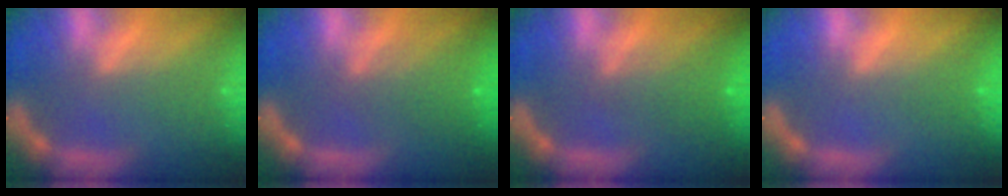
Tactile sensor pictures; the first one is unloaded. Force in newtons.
{"total": 3.6}
{"total": 3.0}
{"total": 1.0}